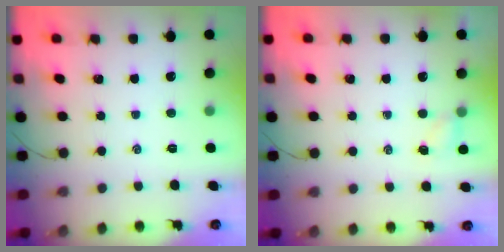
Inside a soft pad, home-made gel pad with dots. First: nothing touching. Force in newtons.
{"total": 2.7, "press": 2.5, "slide": 0.8}